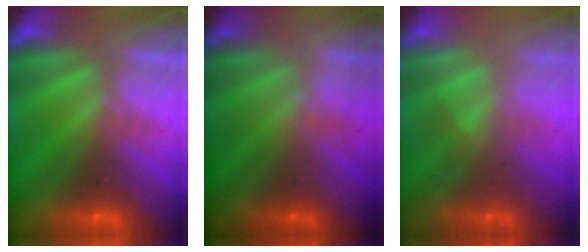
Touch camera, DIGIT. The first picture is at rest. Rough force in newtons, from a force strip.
{"total": 1.7}
{"total": 2.4}